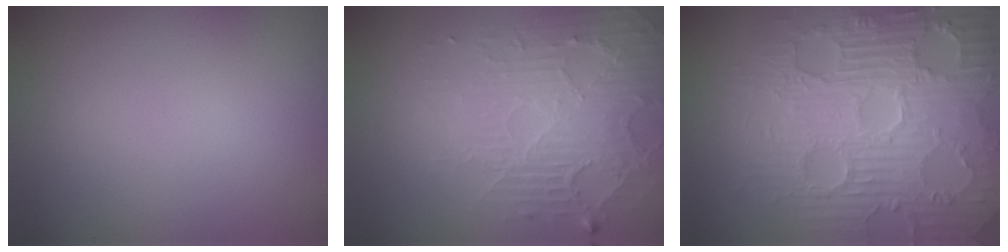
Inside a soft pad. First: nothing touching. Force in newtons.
{"total": 5.8, "press": 3.4, "slide": 4.7}
{"total": 10.1, "press": 7.0, "slide": 7.3}